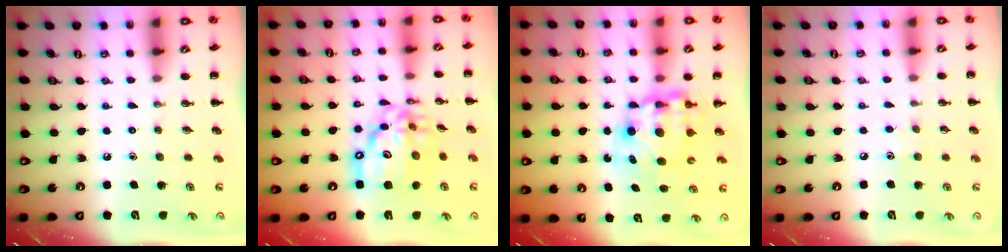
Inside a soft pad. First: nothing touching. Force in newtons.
{"total": 15.2, "press": 14.7, "slide": 4.2}
{"total": 8.6, "press": 8.2, "slide": 2.4}
{"total": 3.6, "press": 3.5, "slide": 0.8}